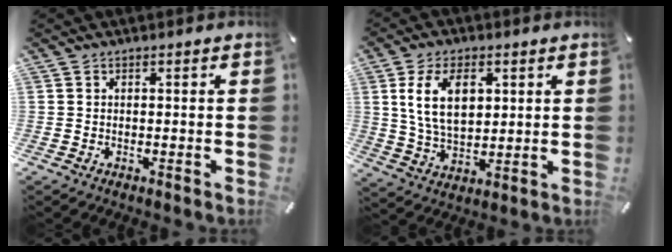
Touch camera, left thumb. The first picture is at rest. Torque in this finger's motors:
{"motor_torque": [0.61, 0.71, 1.42, -1.35, 0.56]}